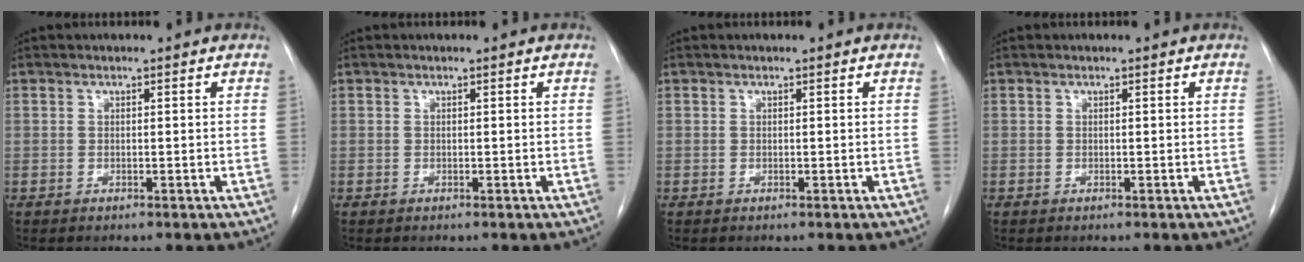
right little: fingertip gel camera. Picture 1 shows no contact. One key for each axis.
{"total": 0.0}
{"total": 0.0}
{"total": 0.0}